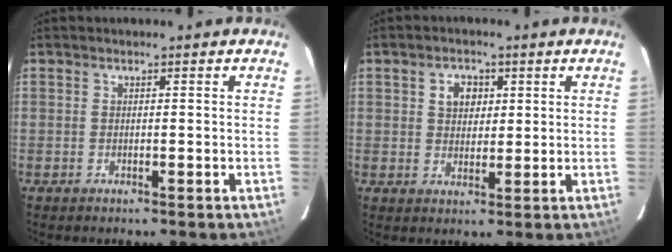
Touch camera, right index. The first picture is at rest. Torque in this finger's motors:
{"motor_torque": [0.05, 0.10, 0.08, 0.05]}